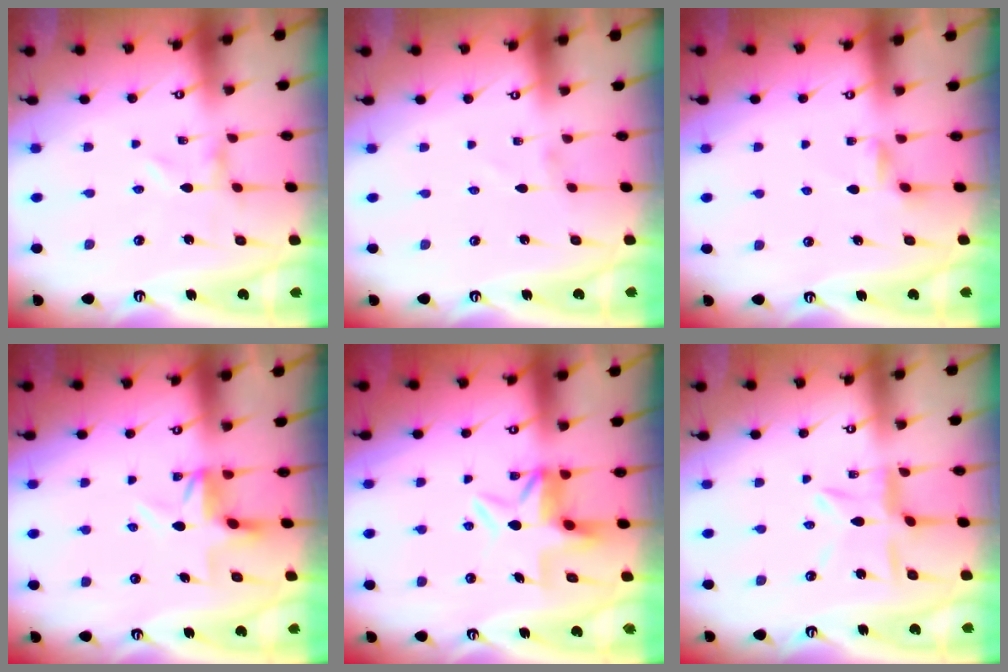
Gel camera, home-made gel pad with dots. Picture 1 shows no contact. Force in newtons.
{"total": 1.5, "press": 1.5, "slide": 0.0}
{"total": 1.4, "press": 1.4, "slide": 0.3}
{"total": 3.9, "press": 3.9, "slide": 0.4}
{"total": 6.0, "press": 5.8, "slide": 1.7}
{"total": 7.8, "press": 7.7, "slide": 0.8}